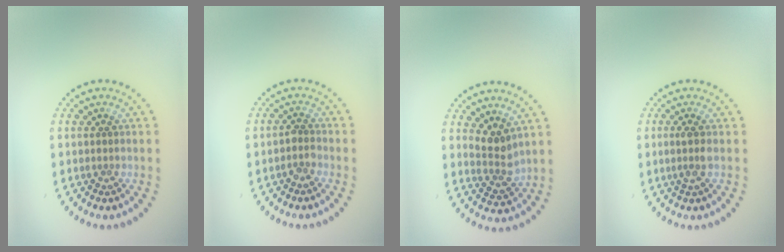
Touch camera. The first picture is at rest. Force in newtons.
{"total": 1.2, "press": 1.0, "slide": 0.7}
{"total": 2.6, "press": 2.1, "slide": 1.5}
{"total": 1.5, "press": 1.2, "slide": 0.8}